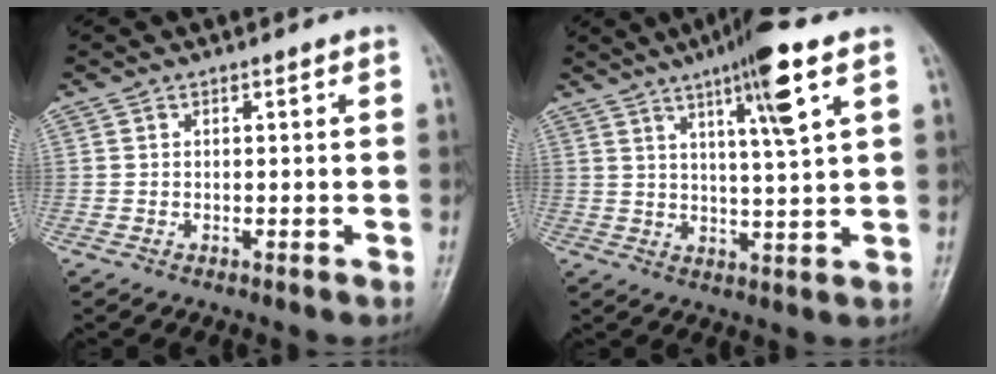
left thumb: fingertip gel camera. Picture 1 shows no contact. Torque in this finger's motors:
{"motor_torque": [1.81, 1.31, 0.83, -1.03, 0.27]}